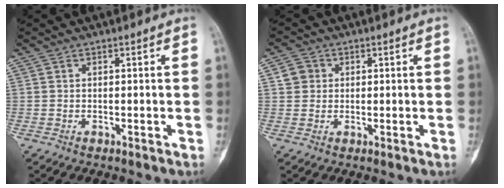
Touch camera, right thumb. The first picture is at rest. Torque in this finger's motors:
{"motor_torque": [-0.01, 0.62, 0.17, -0.19, -0.01]}